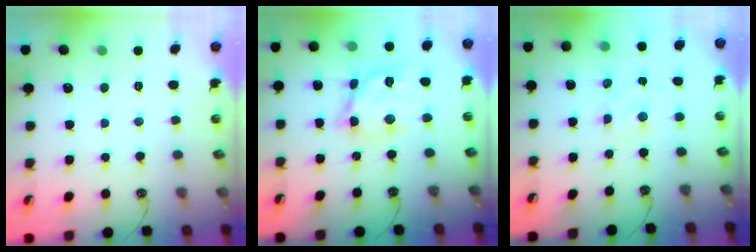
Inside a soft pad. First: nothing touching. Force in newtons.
{"total": 14.2, "press": 14.2, "slide": 1.1}
{"total": 1.9, "press": 1.8, "slide": 0.3}